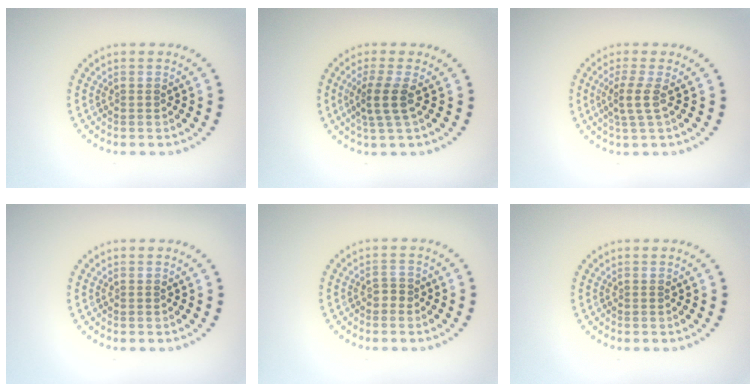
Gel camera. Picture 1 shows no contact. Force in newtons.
{"total": 2.5, "press": 2.0, "slide": 1.6}
{"total": 2.2, "press": 1.6, "slide": 1.4}
{"total": 0.0}
{"total": 1.0, "press": 0.9, "slide": 0.4}
{"total": 0.0}